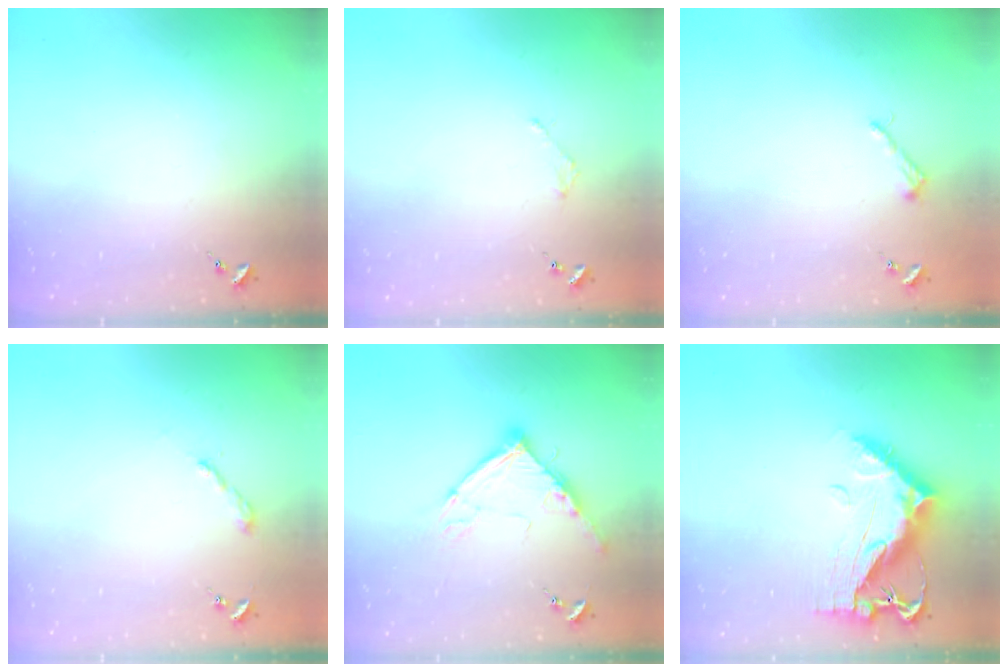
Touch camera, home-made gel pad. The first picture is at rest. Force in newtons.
{"total": 2.0, "press": 2.0, "slide": 0.3}
{"total": 4.2, "press": 4.1, "slide": 0.6}
{"total": 2.0, "press": 2.0, "slide": 0.2}
{"total": 12.9, "press": 12.8, "slide": 1.3}
{"total": 13.7, "press": 13.6, "slide": 1.3}